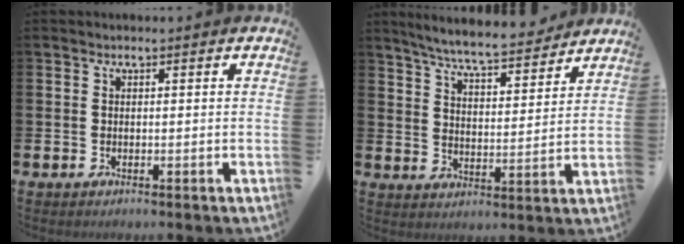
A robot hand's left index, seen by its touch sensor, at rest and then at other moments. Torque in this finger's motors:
{"motor_torque": [1.12, -1.02, 0.61, 0.21]}